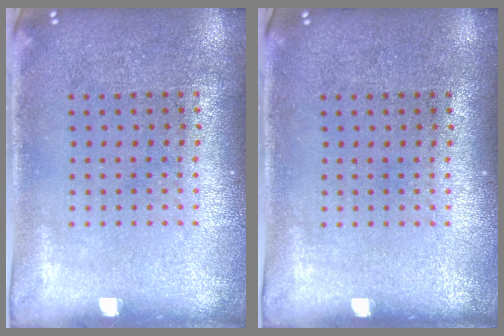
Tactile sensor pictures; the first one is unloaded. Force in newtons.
{"total": 0.0}